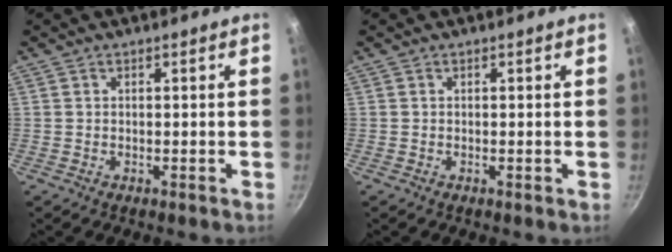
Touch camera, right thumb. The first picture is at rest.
{"total": 0.0}